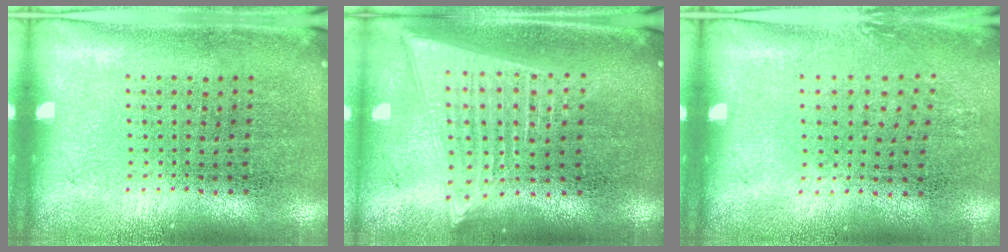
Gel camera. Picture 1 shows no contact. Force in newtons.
{"total": 2.0, "press": 1.7, "slide": 1.1}
{"total": 0.7, "press": 0.6, "slide": 0.3}